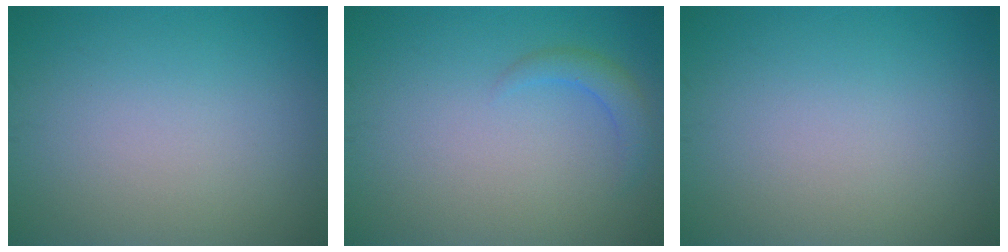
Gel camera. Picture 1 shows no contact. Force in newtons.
{"total": 1.8, "press": 1.8, "slide": 0.2}
{"total": 0.0}